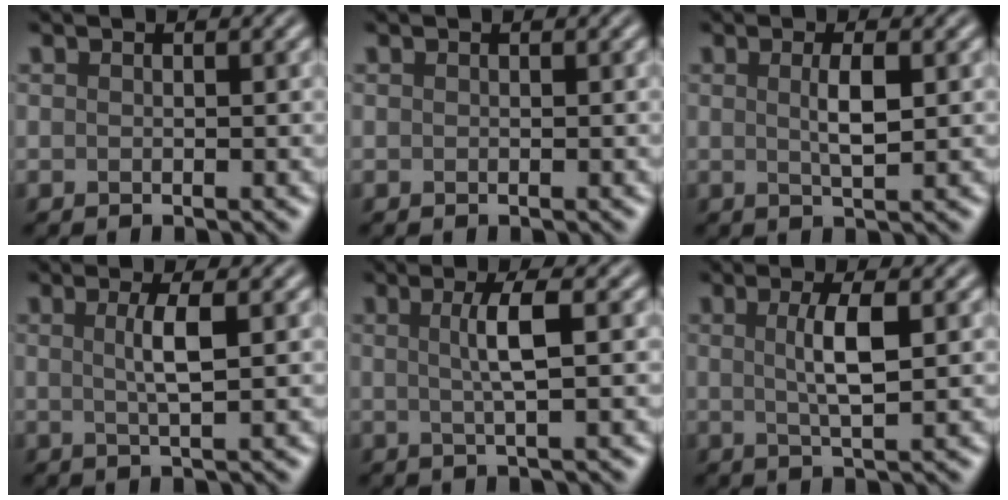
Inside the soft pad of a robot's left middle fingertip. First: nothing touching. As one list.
[{"total": 0.0}, {"total": 2.5, "force": [0.4, 0.5, 2.4], "torque": [-0.045, 0.003, 0.008]}, {"total": 2.8, "force": [0.5, 0.6, 2.7], "torque": [-0.046, 0.002, 0.006]}, {"total": 3.3, "force": [0.4, 0.7, 3.2], "torque": [-0.054, 0.004, 0.003]}, {"total": 3.5, "force": [0.6, 0.7, 3.4], "torque": [-0.064, 0.002, 0.011]}]